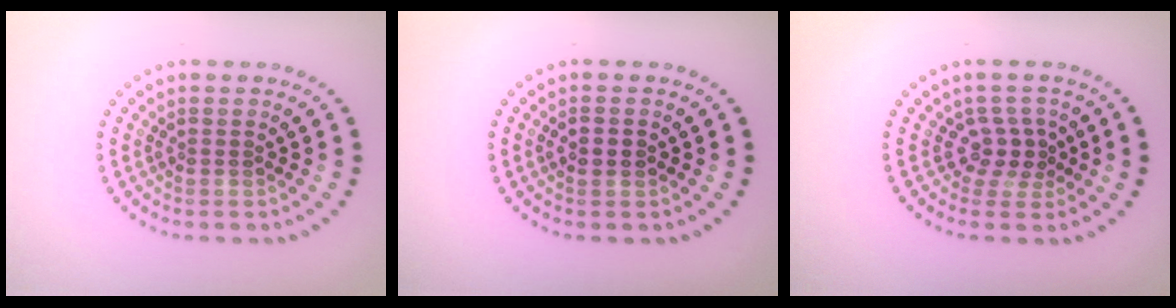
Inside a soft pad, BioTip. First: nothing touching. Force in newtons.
{"total": 2.0, "press": 2.0, "slide": 0.2}
{"total": 2.4, "press": 1.8, "slide": 1.7}